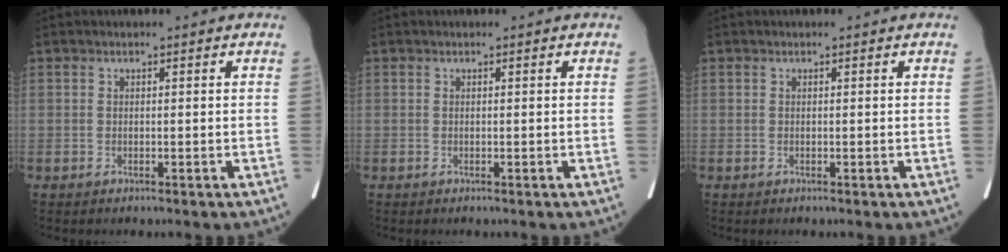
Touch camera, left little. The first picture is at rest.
{"total": 0.0}
{"total": 0.0}